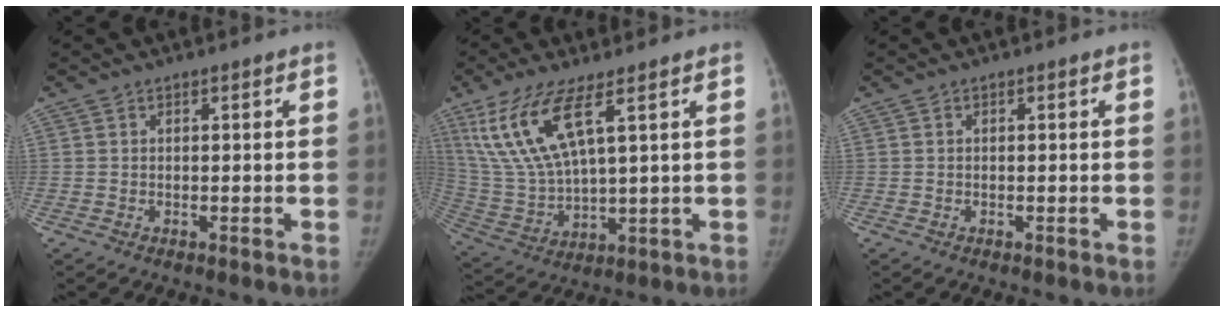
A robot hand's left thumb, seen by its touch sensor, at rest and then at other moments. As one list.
[{"total": 14.0, "force": [7.2, 4.2, 11.3], "torque": [-0.249, -0.031, 0.159]}, {"total": 0.0}]